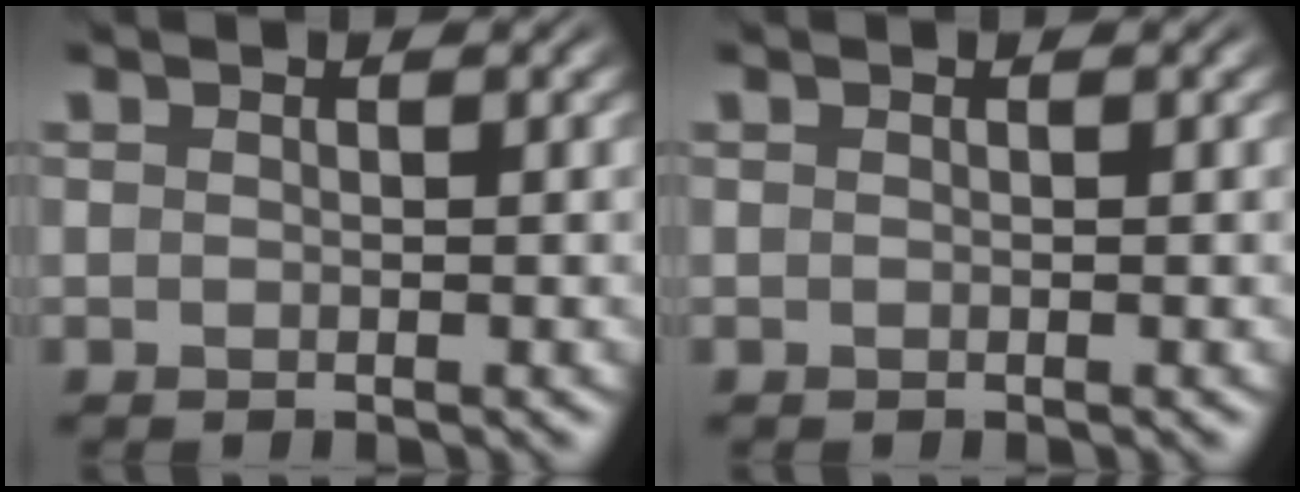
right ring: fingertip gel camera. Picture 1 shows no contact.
{"total": 0.0}